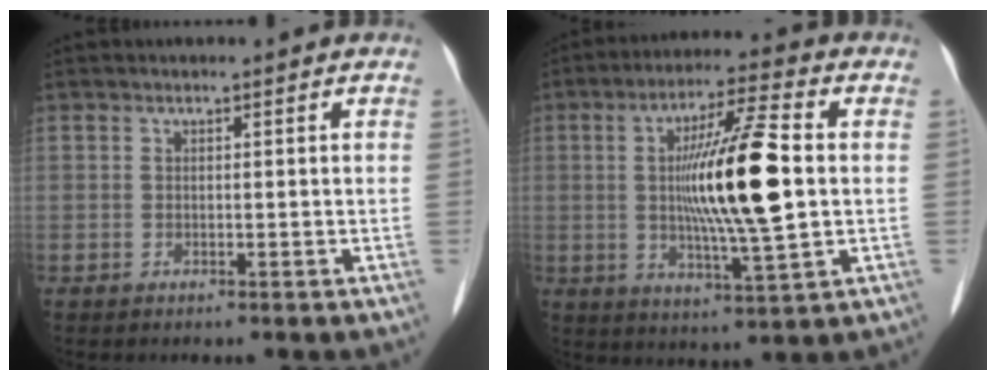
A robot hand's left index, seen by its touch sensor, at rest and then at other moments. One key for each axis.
{"total": 14.5, "fx": 0.6, "fy": 1.3, "fz": 14.4, "tx": -0.260, "ty": -0.004, "tz": 0.005}